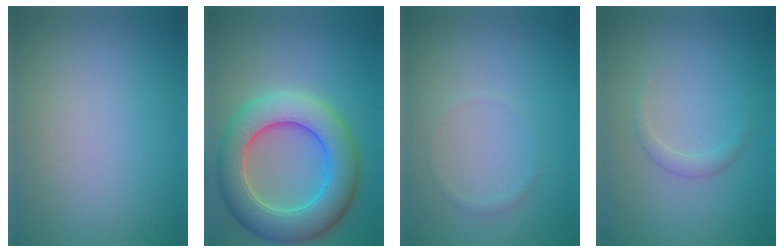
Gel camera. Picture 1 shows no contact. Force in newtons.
{"total": 8.4, "press": 8.4, "slide": 0.4}
{"total": 0.6, "press": 0.6, "slide": 0.1}
{"total": 1.1, "press": 1.1, "slide": 0.0}